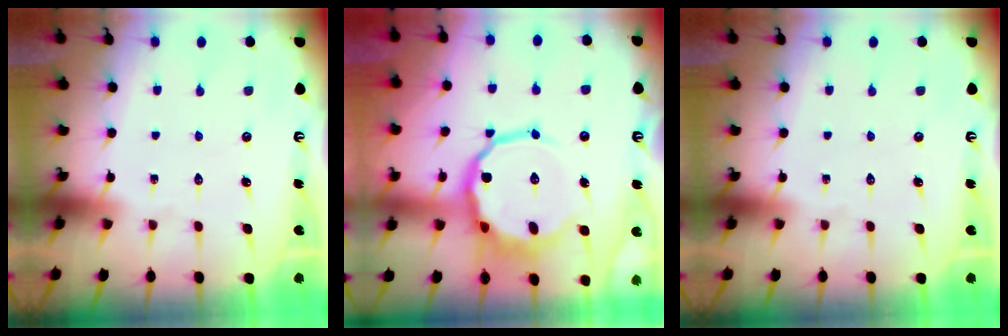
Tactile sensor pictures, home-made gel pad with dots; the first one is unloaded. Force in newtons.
{"total": 11.2, "press": 10.8, "slide": 3.0}
{"total": 0.0}